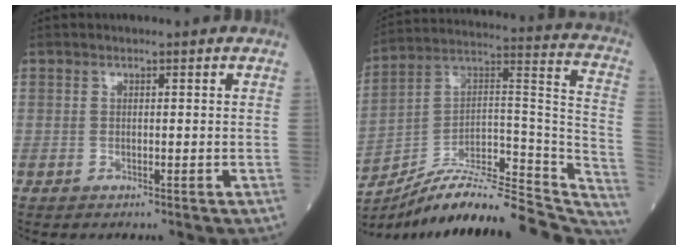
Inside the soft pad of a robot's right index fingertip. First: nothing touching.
{"total": 26.0, "force": [-23.1, 5.1, 10.9], "torque": [-0.122, 0.038, -0.350]}